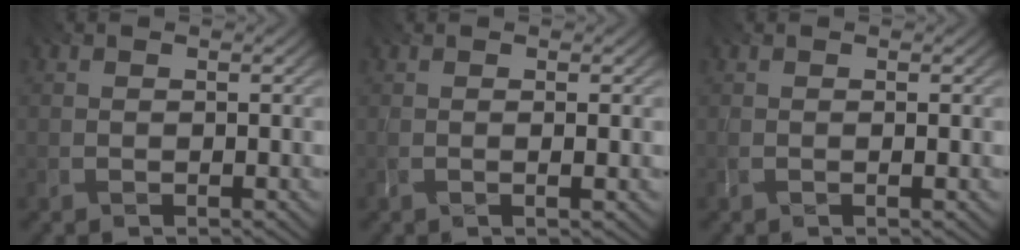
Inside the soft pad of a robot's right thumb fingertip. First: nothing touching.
{"total": 1.1, "force": [0.4, -0.1, 1.0], "torque": [-0.012, -0.001, -0.002]}
{"total": 0.5, "force": [0.2, -0.2, 0.5], "torque": [-0.006, 0.001, -0.001]}